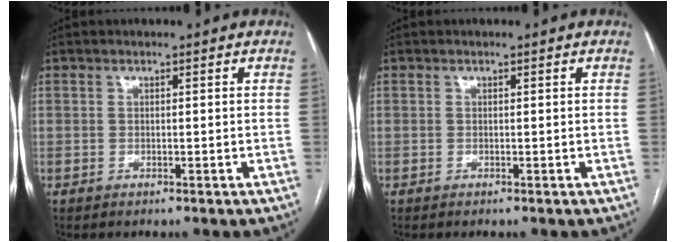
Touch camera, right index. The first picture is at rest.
{"total": 0.0}